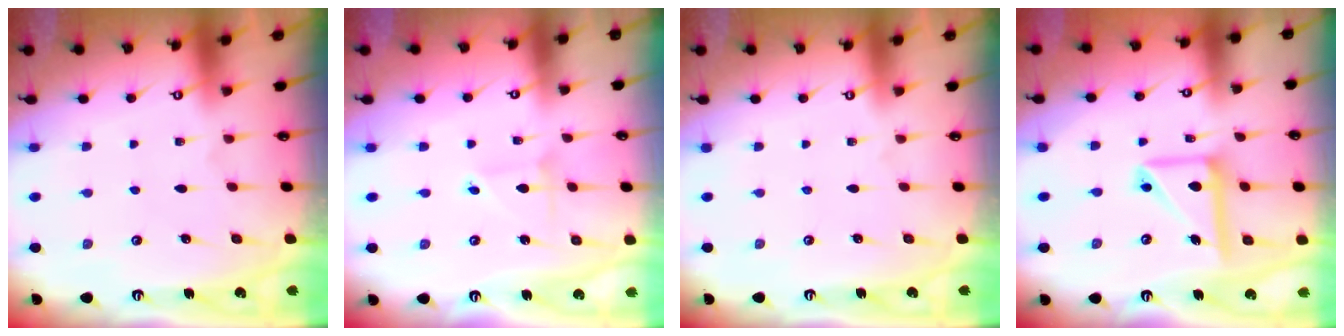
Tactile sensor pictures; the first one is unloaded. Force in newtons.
{"total": 2.1, "press": 2.1, "slide": 0.2}
{"total": 0.0}
{"total": 13.8, "press": 13.7, "slide": 1.7}